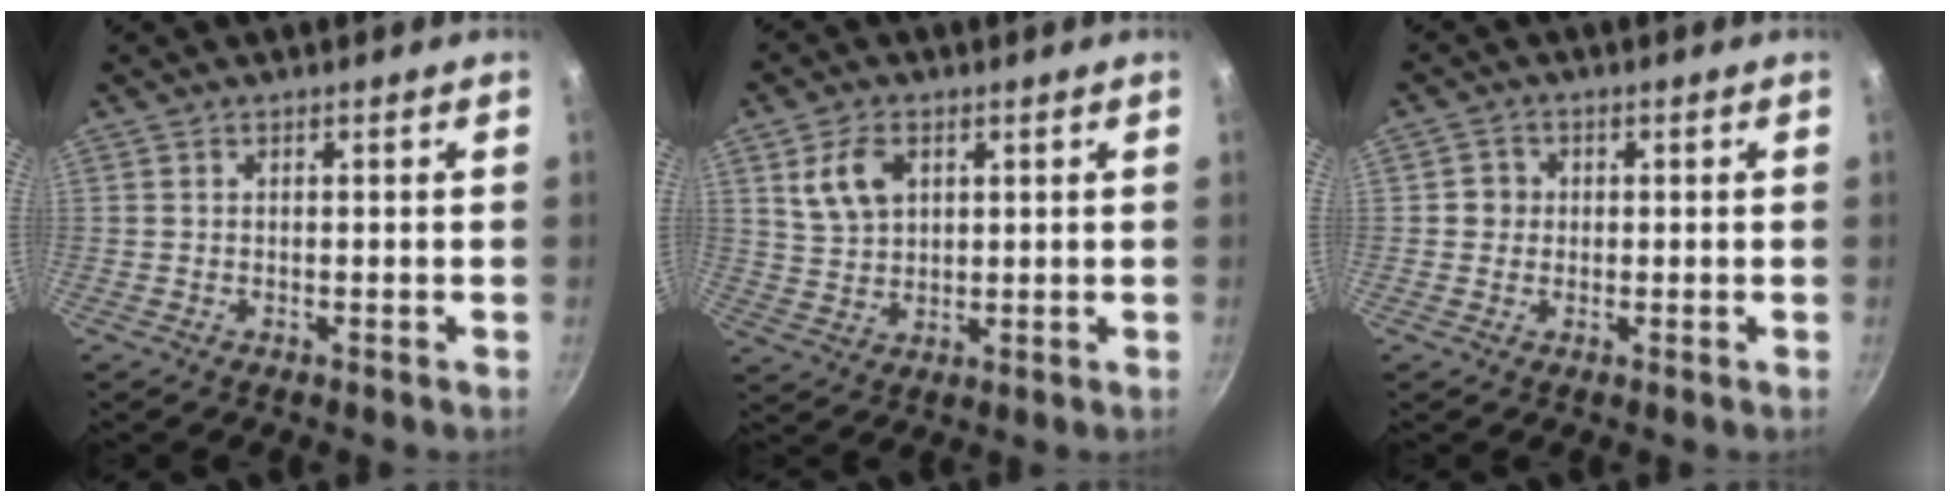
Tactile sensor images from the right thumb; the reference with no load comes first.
{"total": 7.6, "force": [2.9, 5.0, 4.9], "torque": [-0.080, -0.007, 0.059]}
{"total": 2.8, "force": [0.0, 2.7, 0.7], "torque": [0.007, 0.007, -0.005]}